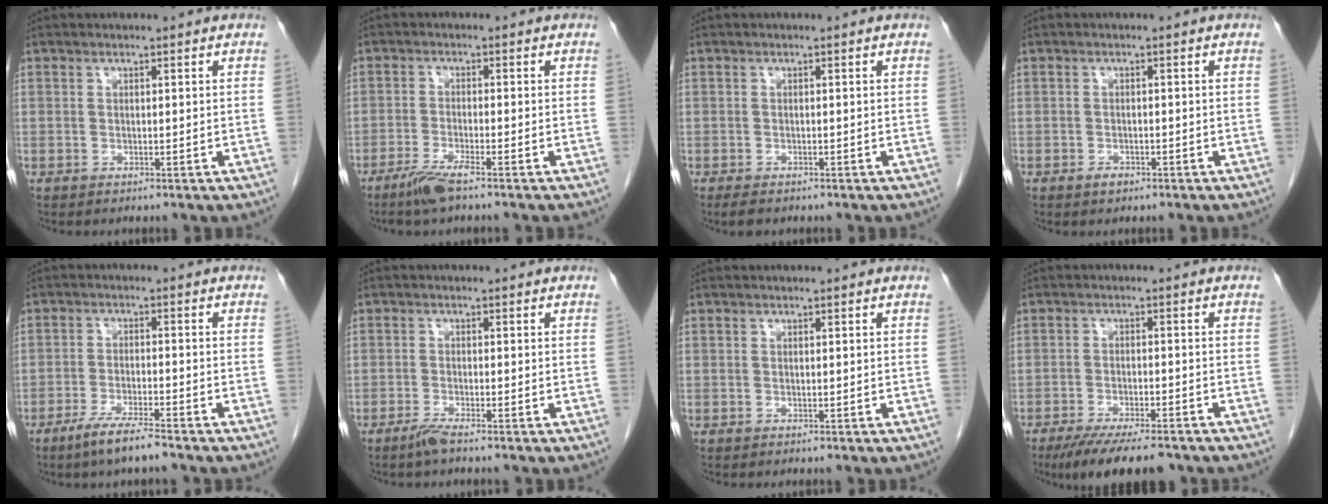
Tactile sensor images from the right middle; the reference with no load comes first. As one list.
[{"total": 3.9, "force": [-2.8, -0.1, 2.7], "torque": [-0.061, -0.009, -0.058]}, {"total": 1.9, "force": [-1.4, 0.7, 1.0], "torque": [-0.021, -0.004, -0.019]}, {"total": 1.4, "force": [-0.9, 0.8, 0.7], "torque": [-0.011, 0.002, -0.009]}, {"total": 5.7, "force": [-4.3, 0.2, 3.8], "torque": [-0.074, -0.012, -0.079]}, {"total": 2.1, "force": [-1.7, -0.3, 1.3], "torque": [-0.034, -0.005, -0.036]}, {"total": 0.0}, {"total": 11.5, "force": [-9.2, 2.4, 6.5], "torque": [-0.094, -0.016, -0.138]}]